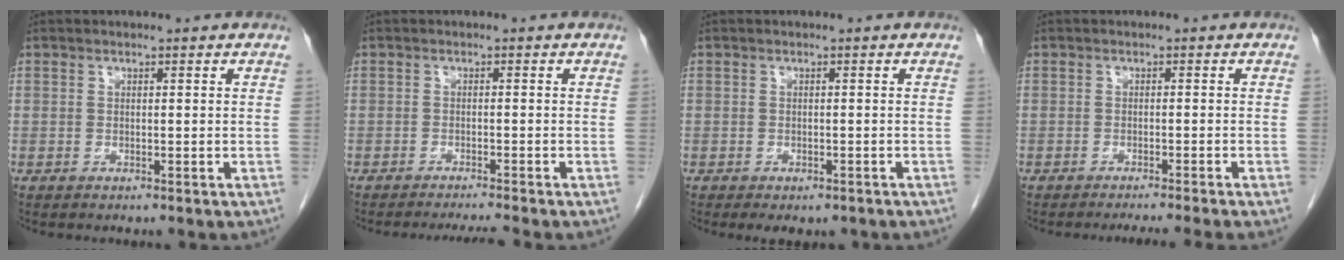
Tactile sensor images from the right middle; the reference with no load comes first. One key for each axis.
{"total": 3.7, "fx": -3.3, "fy": -1.1, "fz": 1.1, "tx": -0.016, "ty": -0.010, "tz": -0.050}
{"total": 3.5, "fx": -2.6, "fy": 1.9, "fz": 1.5, "tx": -0.012, "ty": -0.002, "tz": -0.030}
{"total": 5.5, "fx": -4.8, "fy": -1.4, "fz": 2.4, "tx": -0.010, "ty": -0.007, "tz": -0.063}